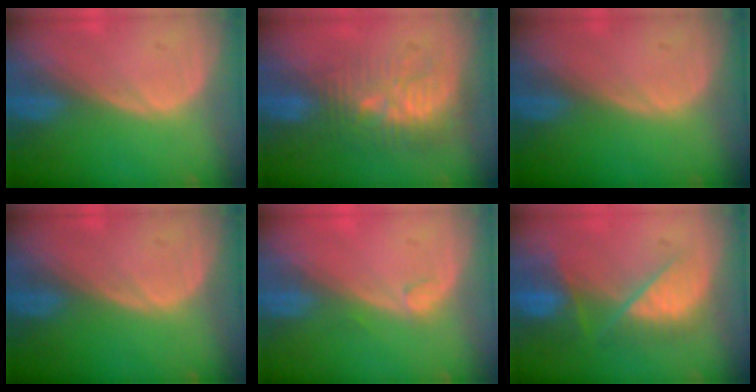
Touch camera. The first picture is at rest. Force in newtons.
{"total": 10.3, "press": 8.9, "slide": 5.1}
{"total": 0.0}
{"total": 0.0}
{"total": 1.3, "press": 1.1, "slide": 0.5}
{"total": 9.0, "press": 7.7, "slide": 4.6}